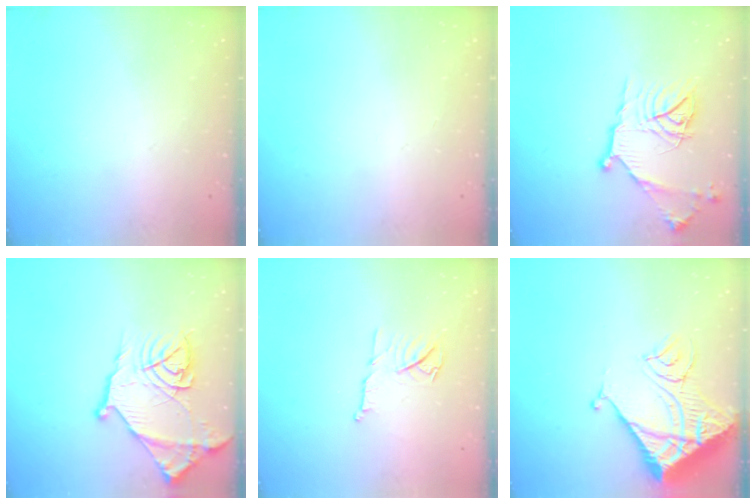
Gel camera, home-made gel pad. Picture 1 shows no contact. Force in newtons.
{"total": 0.0}
{"total": 16.2, "press": 16.2, "slide": 0.4}
{"total": 18.2, "press": 18.2, "slide": 1.4}
{"total": 11.0, "press": 11.0, "slide": 0.1}
{"total": 14.7, "press": 14.6, "slide": 1.7}